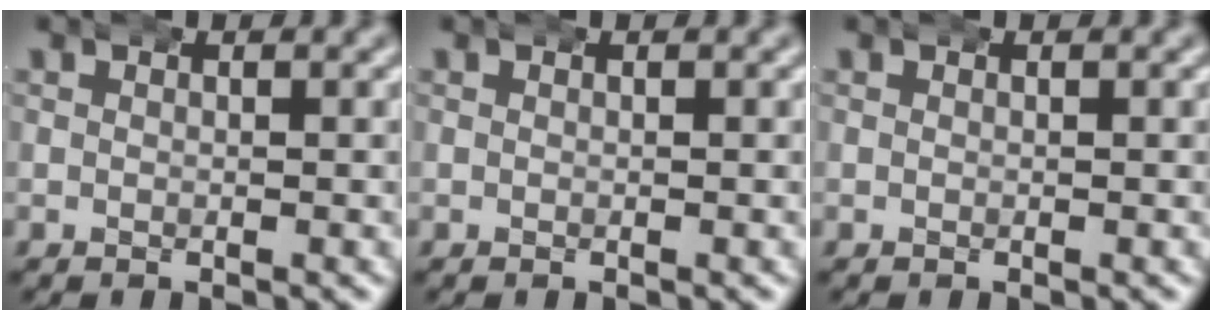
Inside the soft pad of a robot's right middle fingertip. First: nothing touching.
{"total": 0.0}
{"total": 0.0}